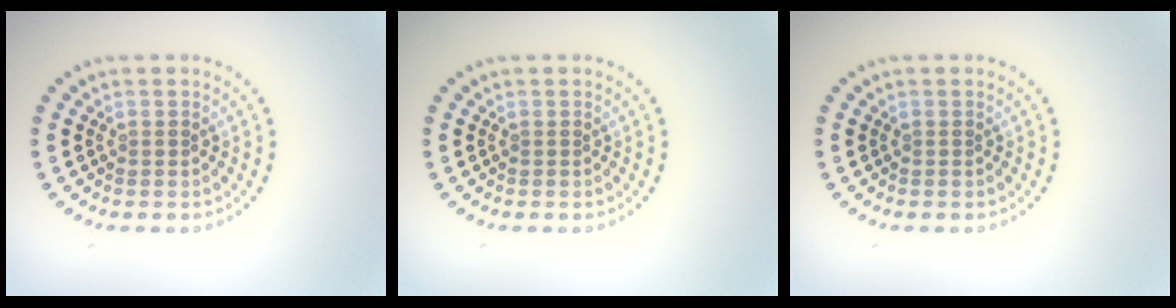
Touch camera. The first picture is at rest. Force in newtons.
{"total": 0.0}
{"total": 0.0}